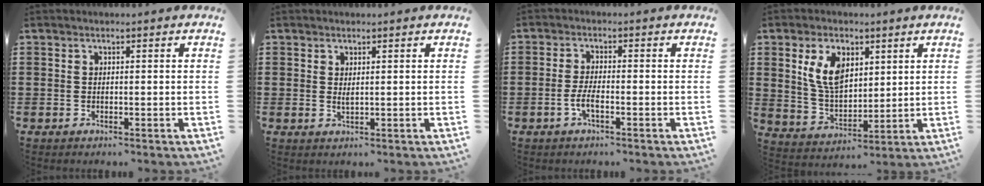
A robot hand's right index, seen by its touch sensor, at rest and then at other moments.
{"total": 1.2, "force": [0.6, 0.2, 1.0], "torque": [-0.020, 0.000, 0.011]}
{"total": 2.8, "force": [-1.3, 0.6, 2.4], "torque": [-0.056, -0.003, -0.029]}
{"total": 8.5, "force": [3.2, 5.0, 6.1], "torque": [-0.141, 0.012, 0.058]}